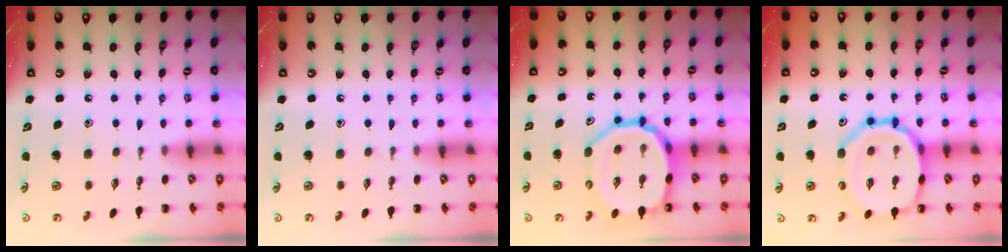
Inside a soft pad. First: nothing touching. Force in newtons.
{"total": 0.0}
{"total": 14.2, "press": 13.9, "slide": 2.9}
{"total": 16.6, "press": 16.5, "slide": 2.1}